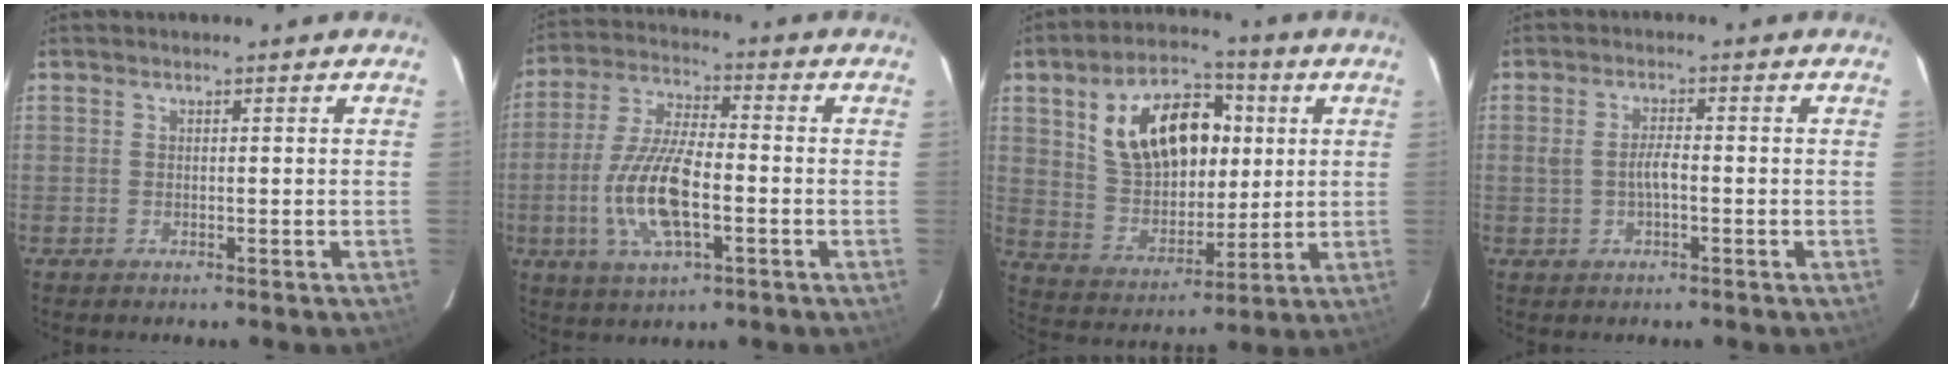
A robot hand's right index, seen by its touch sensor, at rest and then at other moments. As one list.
[{"total": 13.6, "force": [-3.5, 4.8, 12.2], "torque": [-0.258, -0.004, -0.066]}, {"total": 17.3, "force": [4.9, 10.7, 12.7], "torque": [-0.234, 0.027, 0.100]}, {"total": 2.9, "force": [-0.6, 1.0, 2.7], "torque": [-0.054, 0.004, -0.009]}]